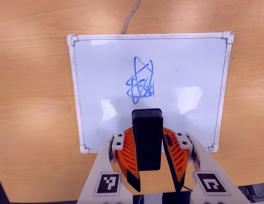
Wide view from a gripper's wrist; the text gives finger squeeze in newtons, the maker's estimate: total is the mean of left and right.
{"total": 8.0, "left": 7.6, "right": 8.4}